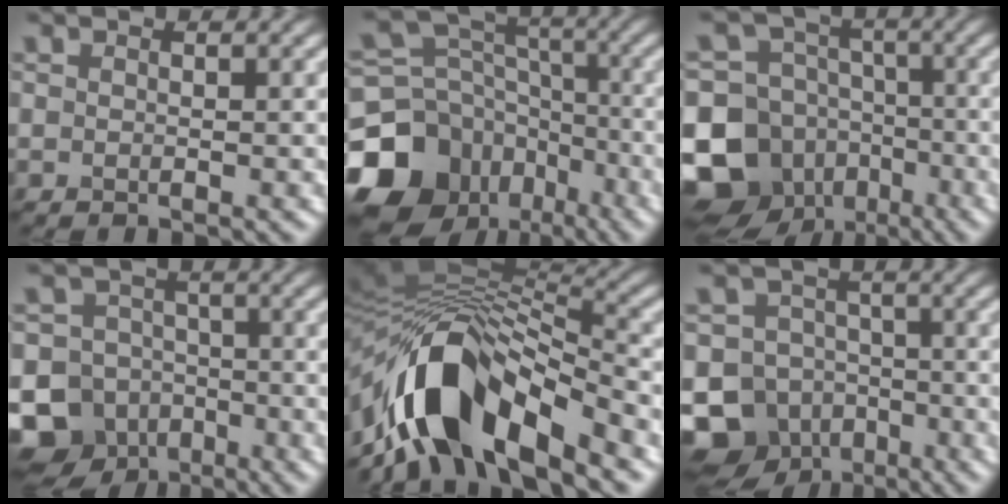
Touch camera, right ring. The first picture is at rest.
{"total": 15.3, "force": [-8.3, 11.9, 4.8], "torque": [-0.142, -0.027, -0.146]}
{"total": 14.4, "force": [-6.4, 12.2, 4.2], "torque": [-0.104, -0.029, -0.125]}
{"total": 12.9, "force": [-7.0, 10.5, 2.7], "torque": [-0.050, -0.038, -0.139]}
{"total": 11.4, "force": [-5.7, 5.1, 8.5], "torque": [-0.147, 0.016, -0.103]}
{"total": 11.8, "force": [-6.7, 9.3, 2.7], "torque": [-0.035, -0.029, -0.137]}